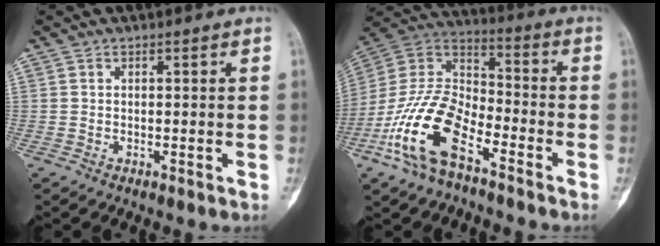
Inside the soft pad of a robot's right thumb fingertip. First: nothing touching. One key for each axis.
{"total": 17.1, "fx": -8.8, "fy": 8.1, "fz": 12.2, "tx": -0.234, "ty": 0.060, "tz": -0.178}